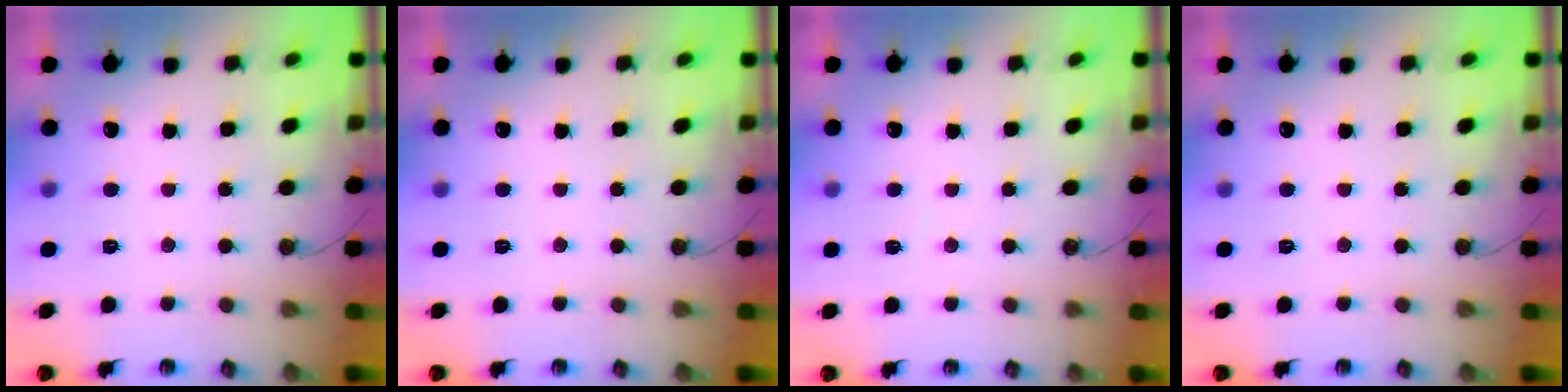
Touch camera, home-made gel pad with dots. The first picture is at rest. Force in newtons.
{"total": 0.0}
{"total": 2.9, "press": 2.8, "slide": 0.5}
{"total": 0.0}